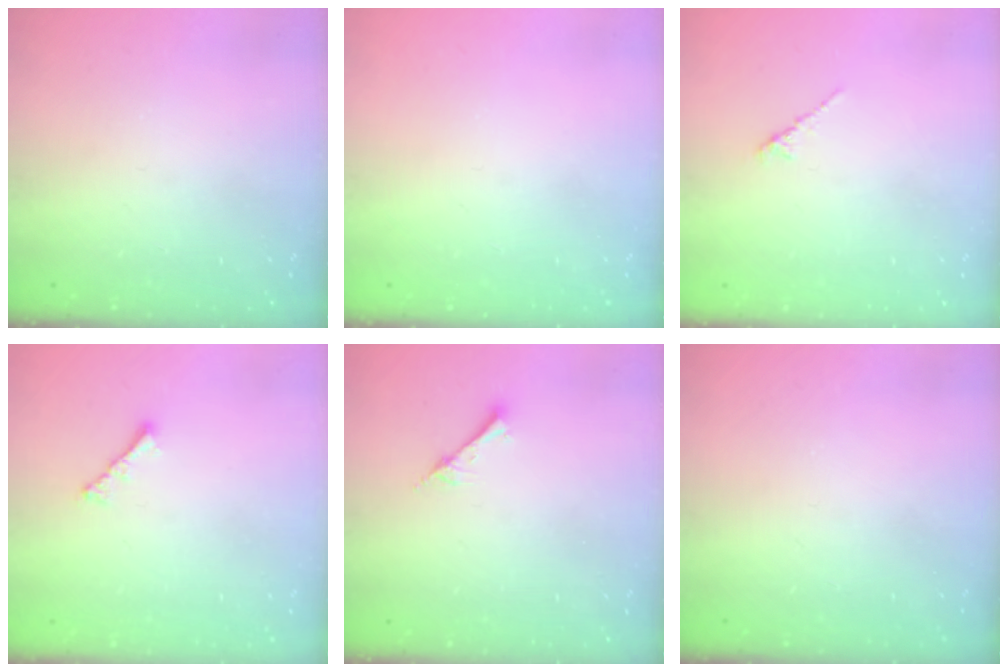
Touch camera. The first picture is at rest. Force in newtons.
{"total": 0.0}
{"total": 1.6, "press": 1.5, "slide": 0.5}
{"total": 2.4, "press": 2.3, "slide": 0.6}
{"total": 2.0, "press": 2.0, "slide": 0.2}
{"total": 0.0}